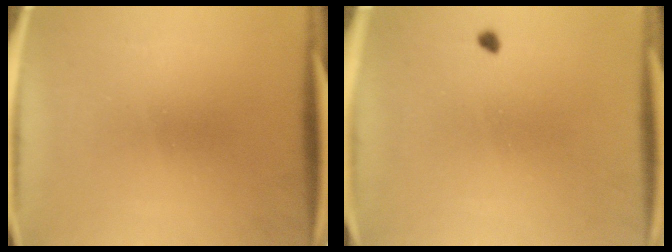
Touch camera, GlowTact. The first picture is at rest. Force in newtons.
{"total": 0.7}